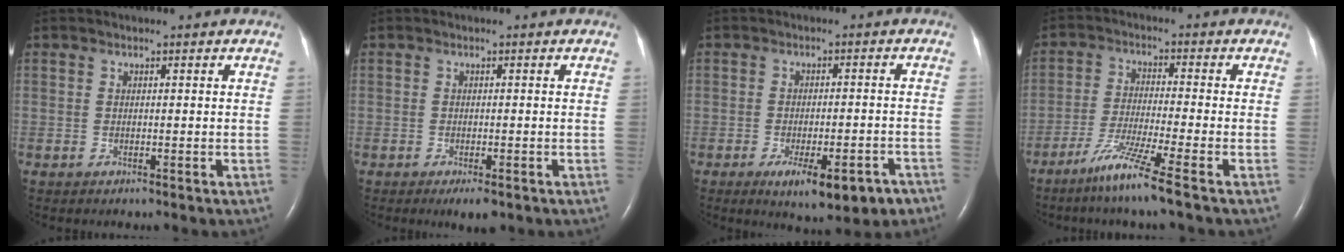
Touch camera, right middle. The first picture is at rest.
{"total": 2.5, "force": [-1.6, 0.7, 1.9], "torque": [-0.024, -0.003, -0.021]}
{"total": 9.4, "force": [-5.9, 2.9, 6.8], "torque": [-0.086, -0.005, -0.077]}
{"total": 7.6, "force": [-5.1, -1.5, 5.4], "torque": [-0.108, -0.029, -0.105]}